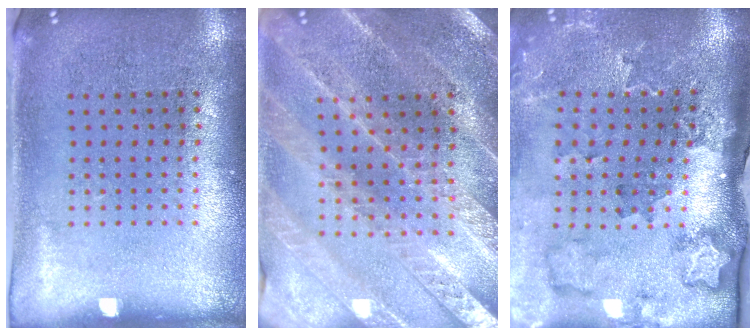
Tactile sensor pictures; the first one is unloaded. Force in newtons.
{"total": 2.4, "press": 2.4, "slide": 0.2}
{"total": 2.2, "press": 2.0, "slide": 1.0}